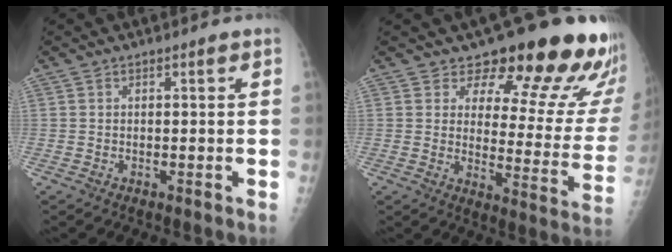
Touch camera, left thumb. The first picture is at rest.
{"total": 18.7, "force": [15.0, 6.4, 9.1], "torque": [-0.064, -0.108, 0.172]}